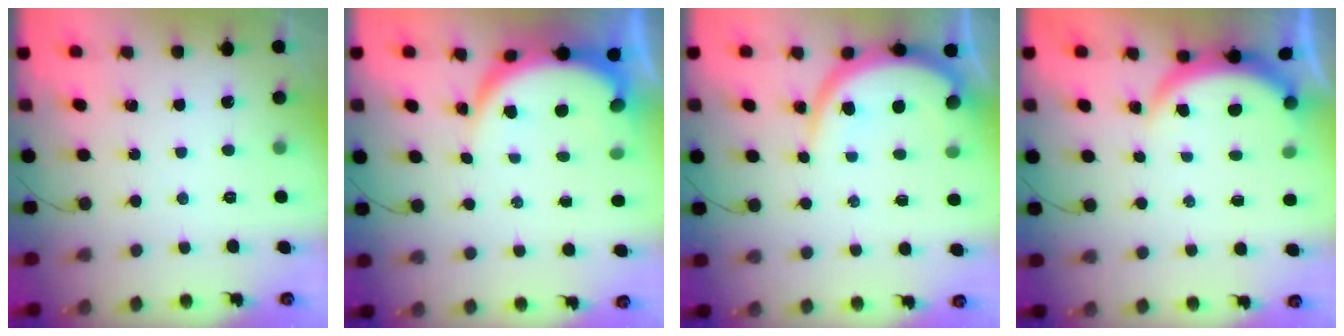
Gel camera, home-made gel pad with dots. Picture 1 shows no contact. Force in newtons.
{"total": 7.3, "press": 7.2, "slide": 0.9}
{"total": 8.7, "press": 8.6, "slide": 1.0}
{"total": 3.8, "press": 3.8, "slide": 0.2}